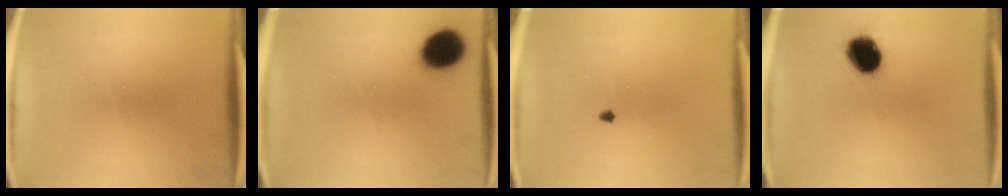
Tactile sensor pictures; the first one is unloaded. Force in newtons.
{"total": 10.3}
{"total": 0.7}
{"total": 10.3}